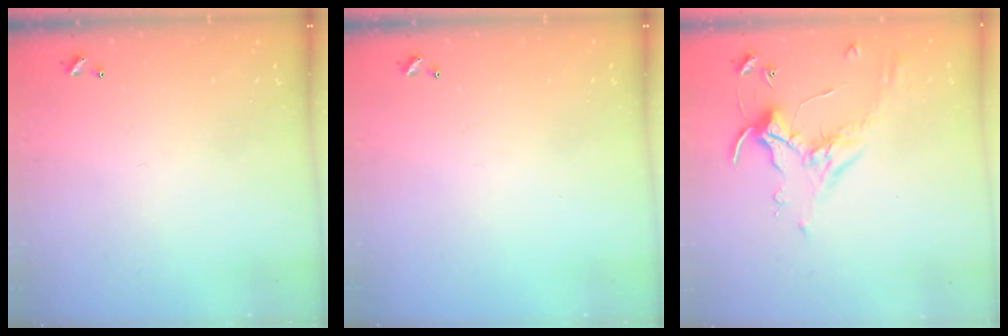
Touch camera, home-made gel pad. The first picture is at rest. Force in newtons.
{"total": 0.0}
{"total": 0.7, "press": 0.6, "slide": 0.4}